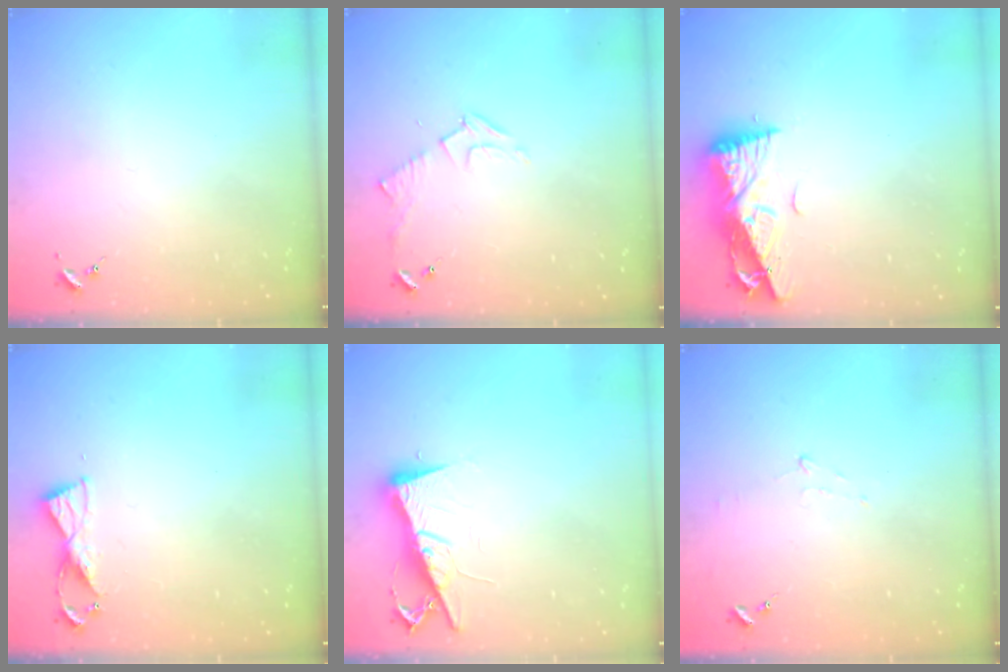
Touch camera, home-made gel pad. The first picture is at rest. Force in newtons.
{"total": 6.2, "press": 6.2, "slide": 0.7}
{"total": 11.0, "press": 10.9, "slide": 1.3}
{"total": 6.2, "press": 6.2, "slide": 0.7}
{"total": 9.5, "press": 9.5, "slide": 1.2}
{"total": 4.9, "press": 4.8, "slide": 0.6}